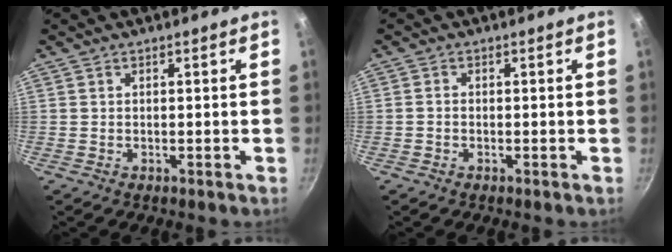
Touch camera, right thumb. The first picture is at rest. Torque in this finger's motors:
{"motor_torque": [-0.58, -0.05, -0.24, 0.02, 0.07]}